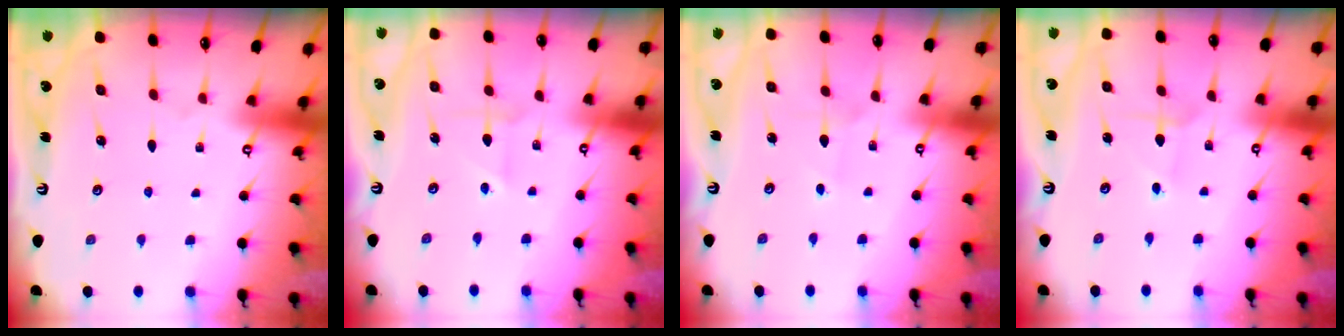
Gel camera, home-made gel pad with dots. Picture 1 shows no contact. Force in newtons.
{"total": 1.8, "press": 1.7, "slide": 0.2}
{"total": 2.7, "press": 2.7, "slide": 0.3}
{"total": 1.8, "press": 1.8, "slide": 0.2}